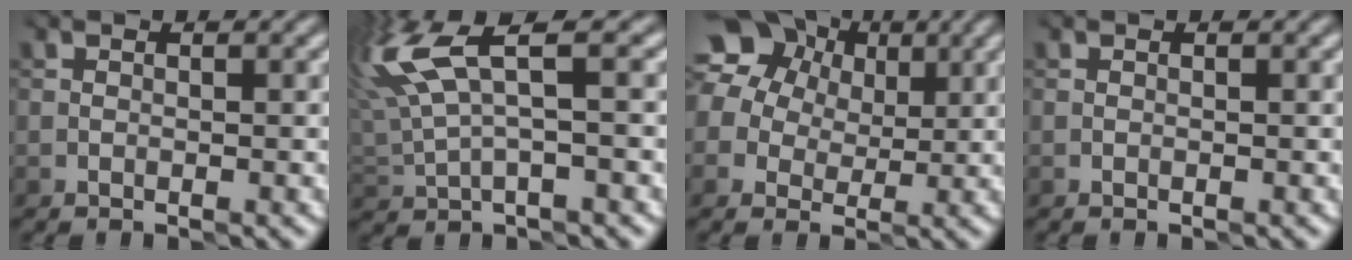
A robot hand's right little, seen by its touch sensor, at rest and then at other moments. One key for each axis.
{"total": 7.4, "fx": 3.8, "fy": 1.9, "fz": 6.0, "tx": -0.147, "ty": 0.014, "tz": 0.073}
{"total": 11.5, "fx": 4.5, "fy": 9.6, "fz": 4.4, "tx": -0.100, "ty": 0.031, "tz": 0.063}
{"total": 0.0}